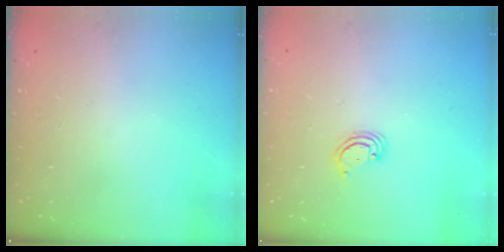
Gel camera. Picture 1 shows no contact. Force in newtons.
{"total": 2.8, "press": 2.8, "slide": 0.3}